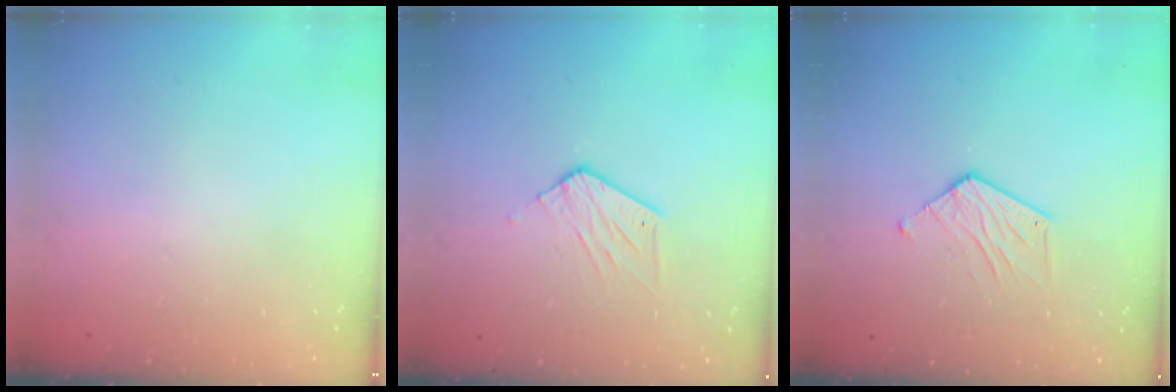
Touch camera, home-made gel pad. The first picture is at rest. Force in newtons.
{"total": 6.2, "press": 6.2, "slide": 0.5}
{"total": 7.6, "press": 7.5, "slide": 0.4}